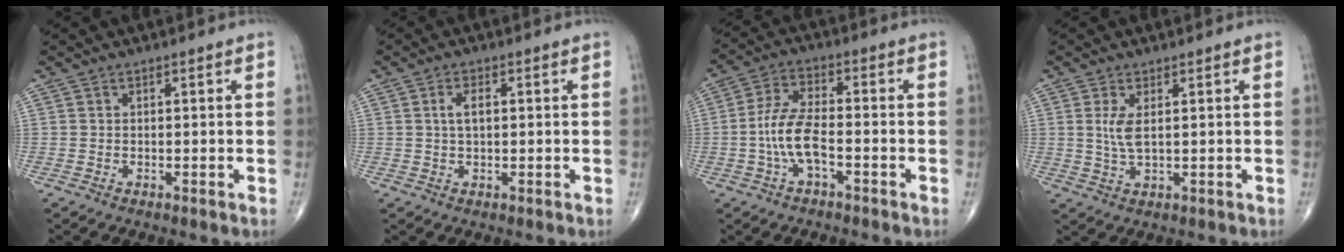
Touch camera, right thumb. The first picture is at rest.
{"total": 3.0, "force": [0.5, 1.5, 2.6], "torque": [-0.051, 0.004, 0.008]}
{"total": 8.2, "force": [-2.4, 3.4, 7.1], "torque": [-0.151, 0.029, -0.050]}
{"total": 3.9, "force": [0.8, 1.4, 3.5], "torque": [-0.081, -0.008, 0.023]}